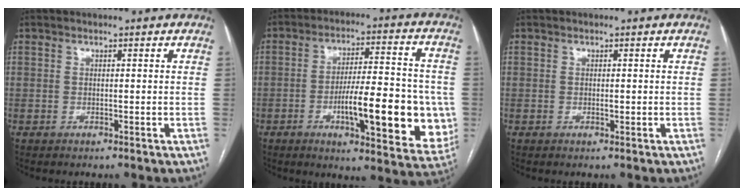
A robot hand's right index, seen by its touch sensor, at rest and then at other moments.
{"total": 18.2, "force": [-4.2, 4.1, 17.2], "torque": [-0.211, 0.008, -0.051]}
{"total": 0.6, "force": [0.0, 0.2, 0.5], "torque": [-0.009, -0.001, 0.000]}